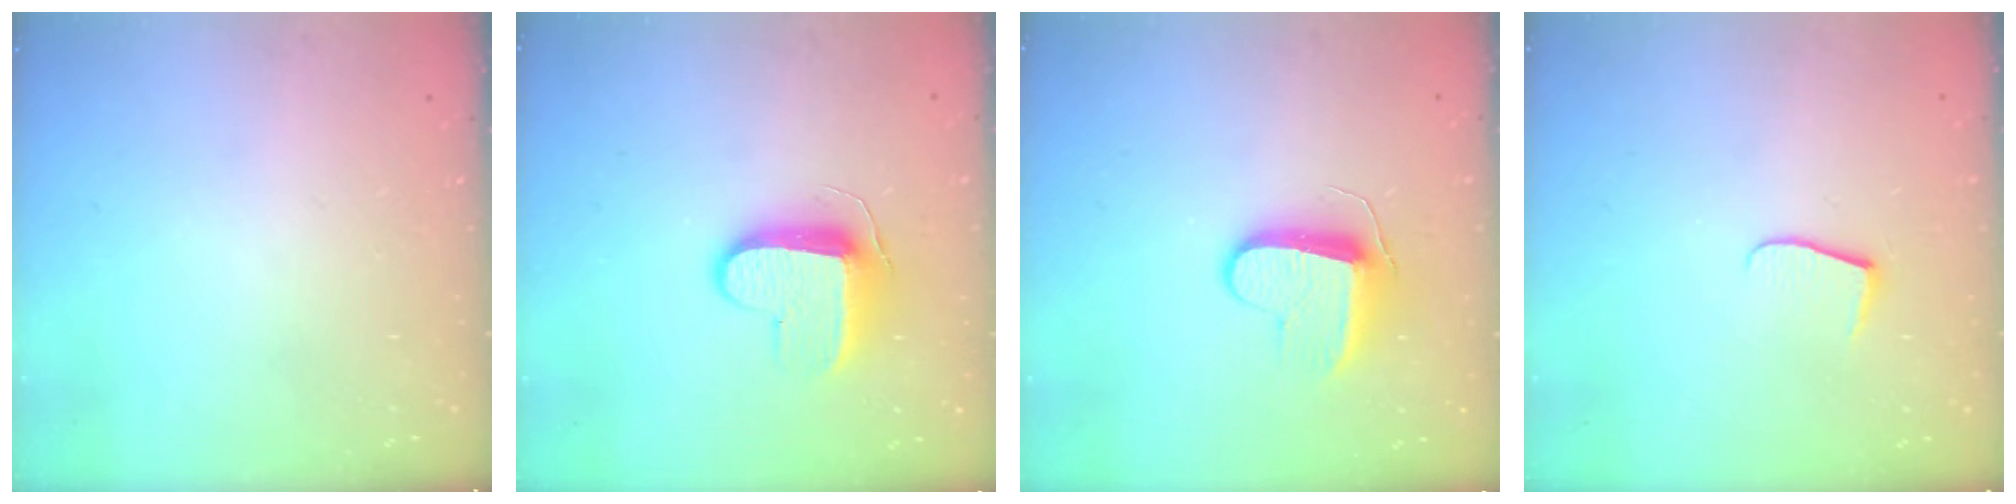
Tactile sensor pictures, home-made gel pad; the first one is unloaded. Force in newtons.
{"total": 10.0, "press": 10.0, "slide": 1.1}
{"total": 9.1, "press": 9.1, "slide": 0.3}
{"total": 7.0, "press": 6.9, "slide": 0.5}